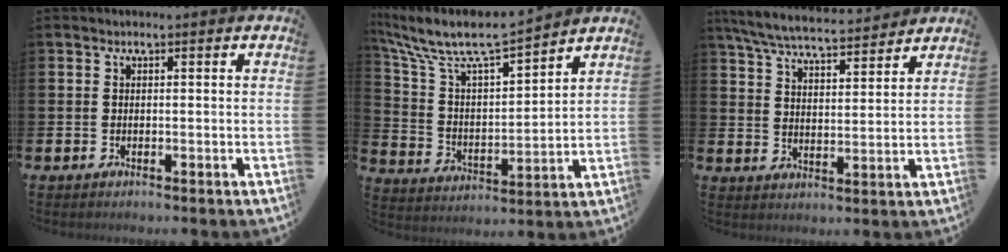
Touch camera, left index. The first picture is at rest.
{"total": 8.3, "force": [7.5, 1.4, 3.2], "torque": [-0.106, -0.053, 0.125]}
{"total": 6.3, "force": [6.0, 0.8, 1.8], "torque": [-0.063, -0.033, 0.106]}